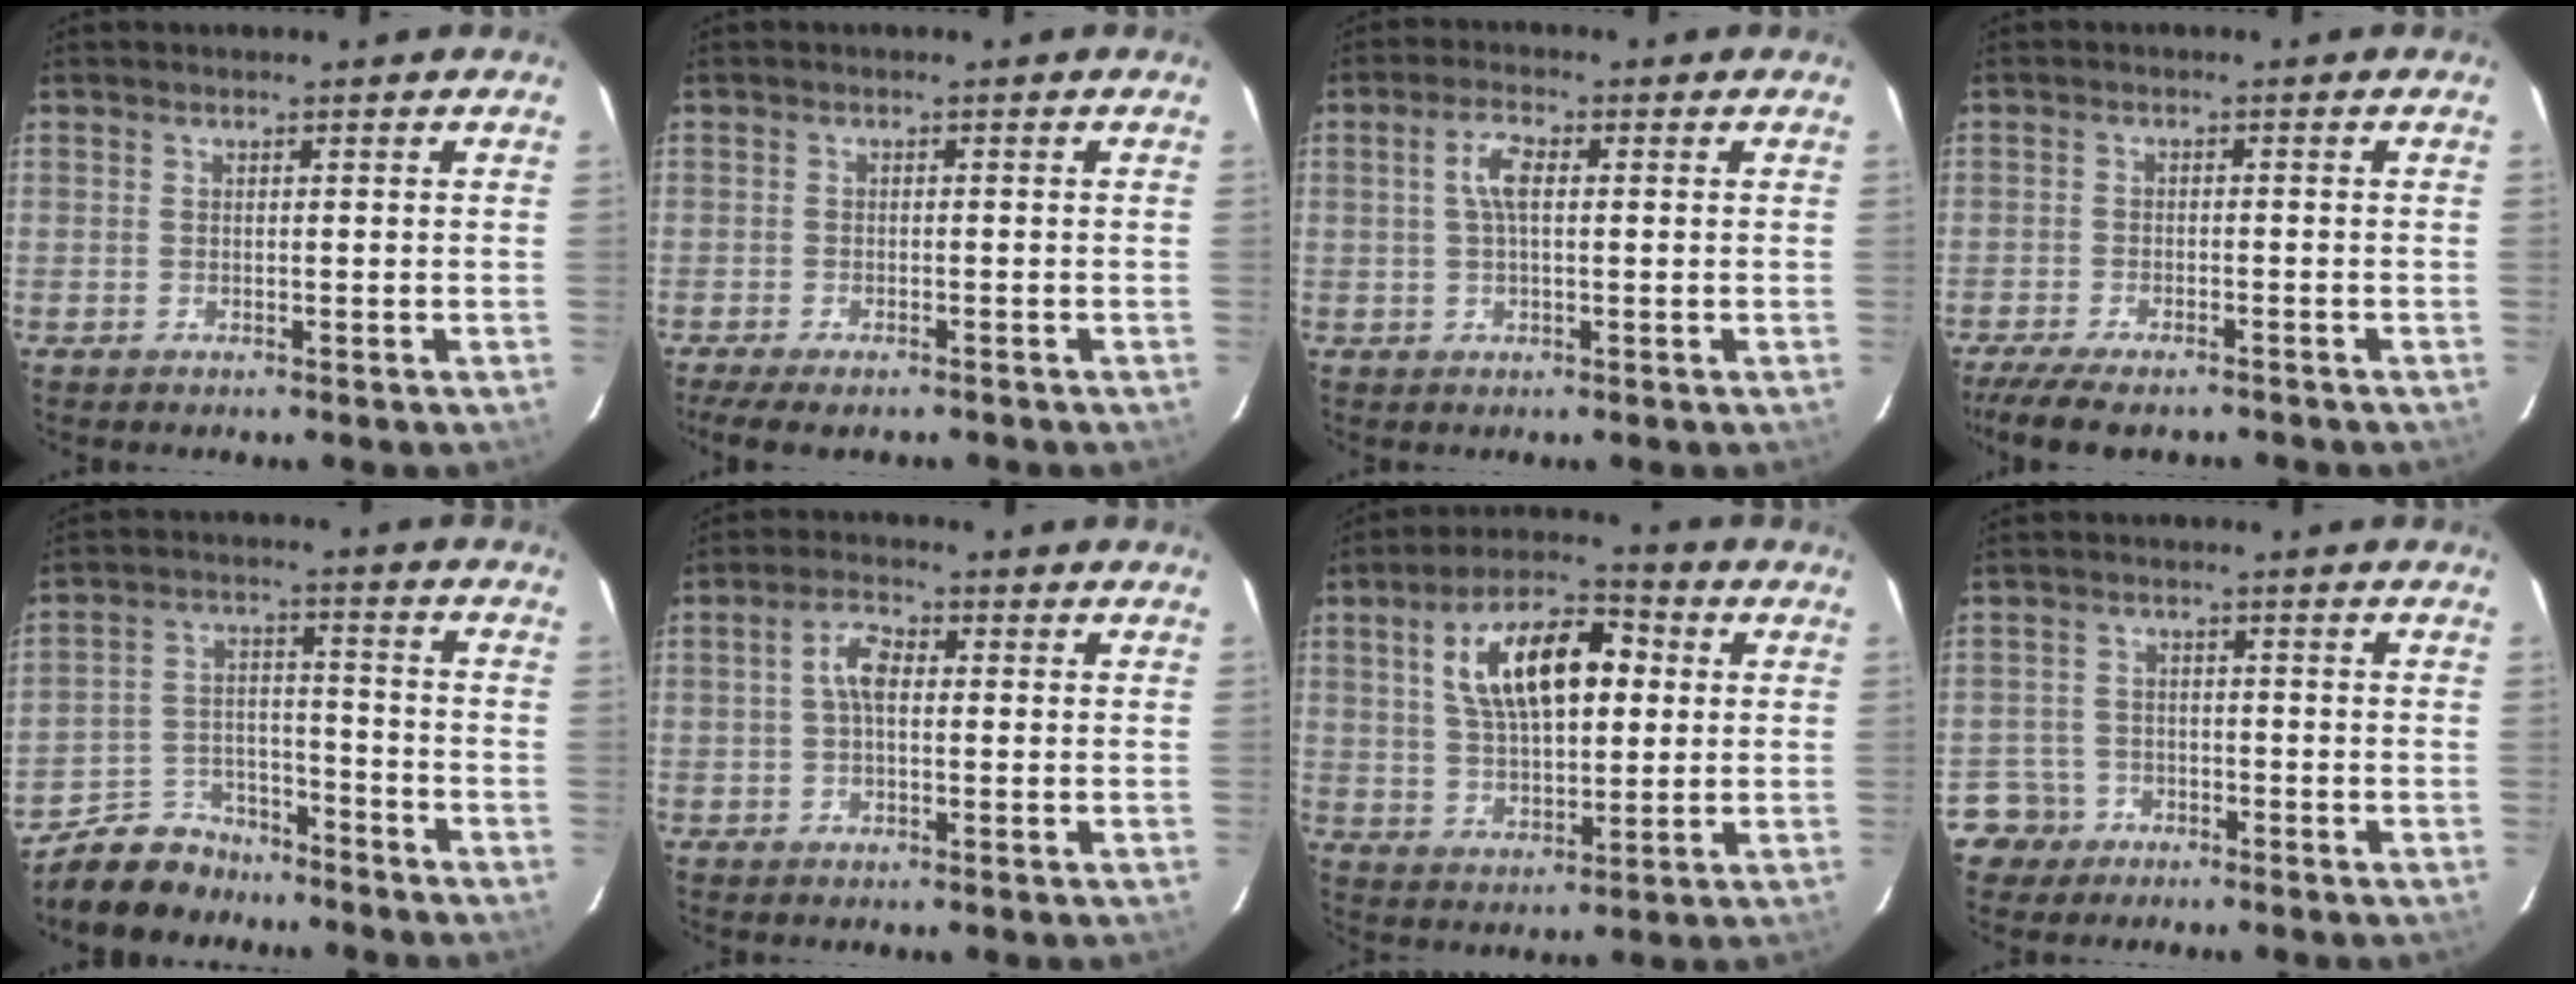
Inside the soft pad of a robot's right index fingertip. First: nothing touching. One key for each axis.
{"total": 7.5, "fx": -6.1, "fy": 2.0, "fz": 3.9, "tx": -0.094, "ty": -0.029, "tz": -0.101}
{"total": 4.1, "fx": 0.7, "fy": 1.5, "fz": 3.8, "tx": -0.078, "ty": 0.009, "tz": 0.013}
{"total": 10.4, "fx": -8.7, "fy": 2.7, "fz": 5.1, "tx": -0.118, "ty": -0.029, "tz": -0.145}
{"total": 11.2, "fx": -9.5, "fy": 5.5, "fz": 2.4, "tx": -0.072, "ty": 0.022, "tz": -0.150}
{"total": 4.3, "fx": 0.2, "fy": 2.2, "fz": 3.7, "tx": -0.074, "ty": 0.014, "tz": 0.003}
{"total": 15.2, "fx": 3.8, "fy": 7.2, "fz": 12.8, "tx": -0.225, "ty": 0.029, "tz": 0.067}
{"total": 4.8, "fx": -2.7, "fy": 4.0, "fz": -0.2, "tx": -0.004, "ty": 0.026, "tz": -0.050}